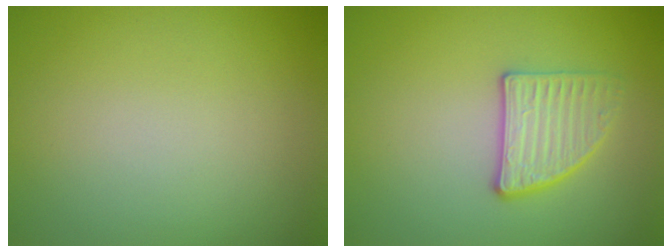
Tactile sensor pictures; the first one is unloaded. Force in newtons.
{"total": 2.8, "press": 2.7, "slide": 0.6}